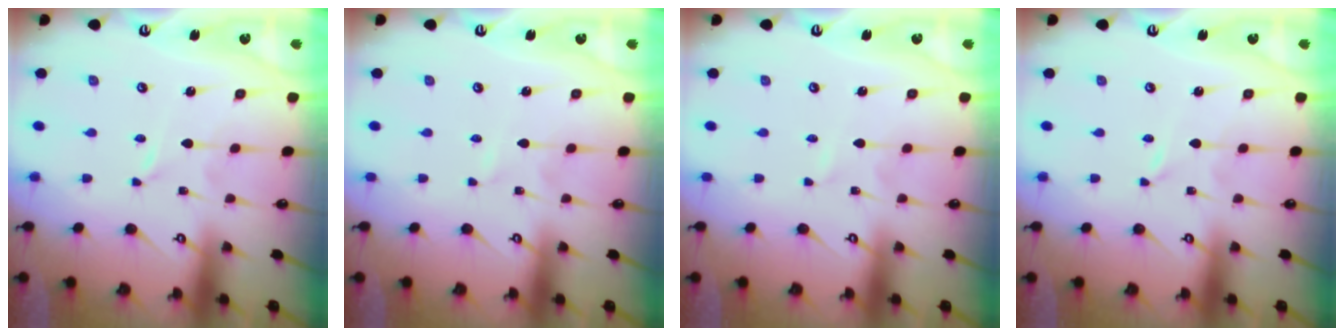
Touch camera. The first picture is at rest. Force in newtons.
{"total": 0.0}
{"total": 0.0}
{"total": 0.0}